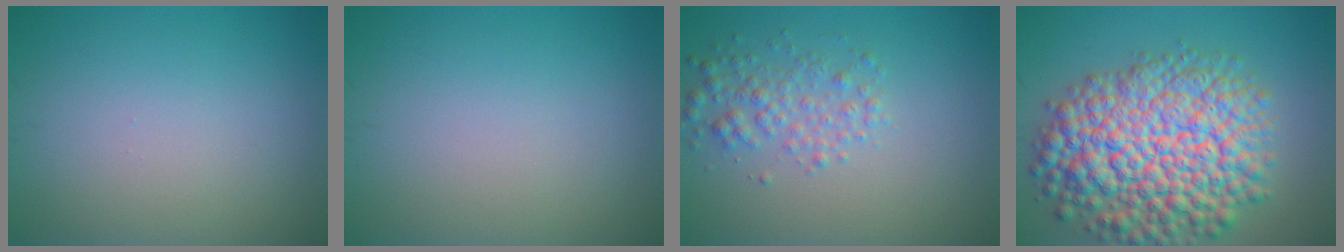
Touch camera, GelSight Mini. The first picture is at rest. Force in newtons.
{"total": 0.0}
{"total": 2.6, "press": 2.6, "slide": 0.0}
{"total": 12.7, "press": 12.7, "slide": 0.5}